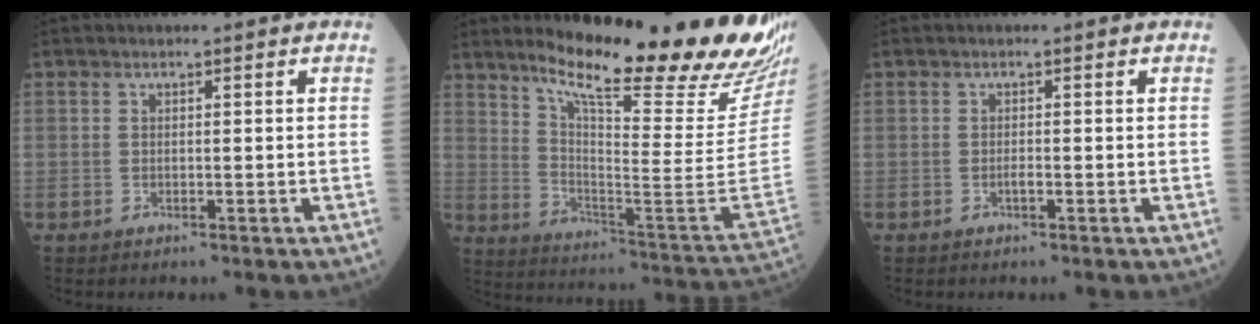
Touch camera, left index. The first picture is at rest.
{"total": 27.0, "force": [22.3, 0.4, 15.2], "torque": [-0.241, -0.106, 0.307]}
{"total": 0.6, "force": [-0.3, 0.1, 0.5], "torque": [-0.009, 0.001, -0.006]}